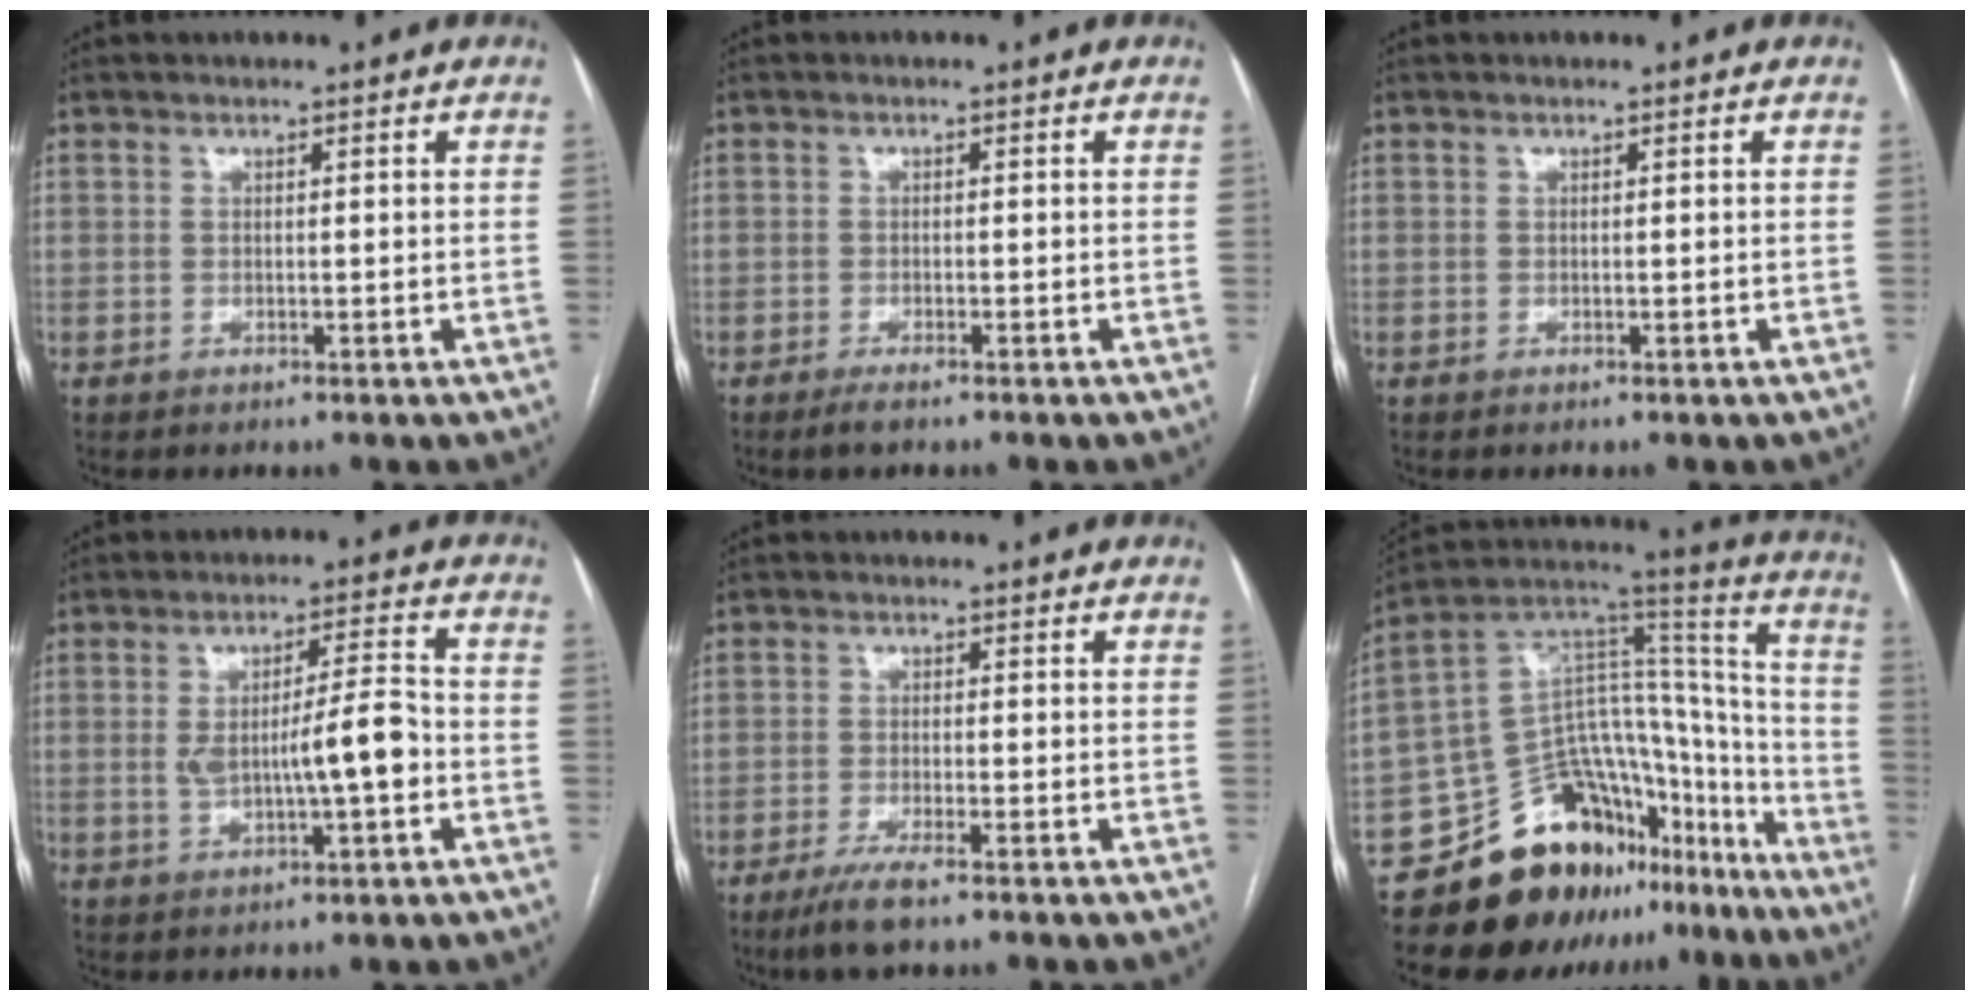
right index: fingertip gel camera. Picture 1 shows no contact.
{"total": 1.7, "force": [-1.3, 0.2, 1.1], "torque": [-0.025, -0.003, -0.024]}
{"total": 0.0}
{"total": 8.5, "force": [-1.1, 1.4, 8.3], "torque": [-0.143, 0.012, -0.014]}
{"total": 5.0, "force": [-3.5, 0.3, 3.6], "torque": [-0.071, -0.013, -0.062]}
{"total": 23.5, "force": [-16.7, 12.4, 10.8], "torque": [-0.133, 0.082, -0.254]}